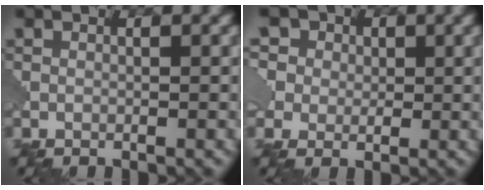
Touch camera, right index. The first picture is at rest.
{"total": 9.7, "force": [4.4, 7.5, 4.4], "torque": [-0.095, 0.029, 0.044]}